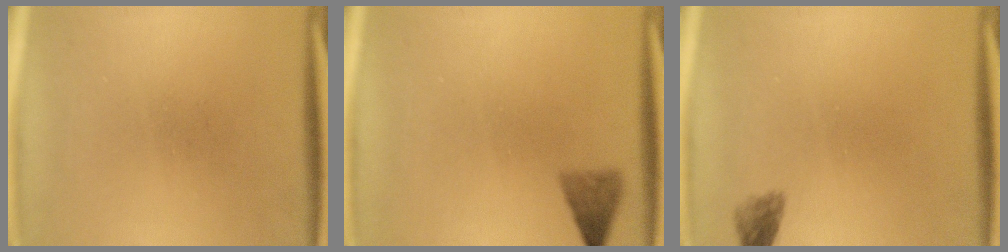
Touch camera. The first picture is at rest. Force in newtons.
{"total": 2.5}
{"total": 1.7}